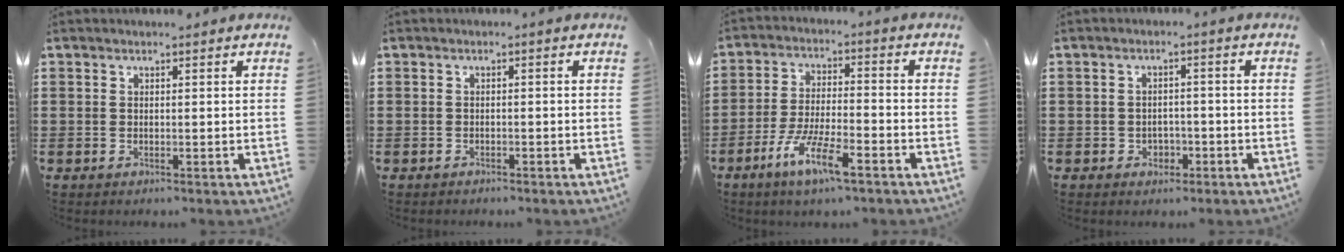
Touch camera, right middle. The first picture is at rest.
{"total": 0.7, "force": [-0.7, 0.2, -0.1], "torque": [-0.001, 0.001, -0.014]}
{"total": 8.2, "force": [-5.0, 1.4, 6.3], "torque": [-0.132, -0.010, -0.094]}
{"total": 1.8, "force": [-1.0, 1.3, 0.6], "torque": [-0.019, -0.001, -0.023]}